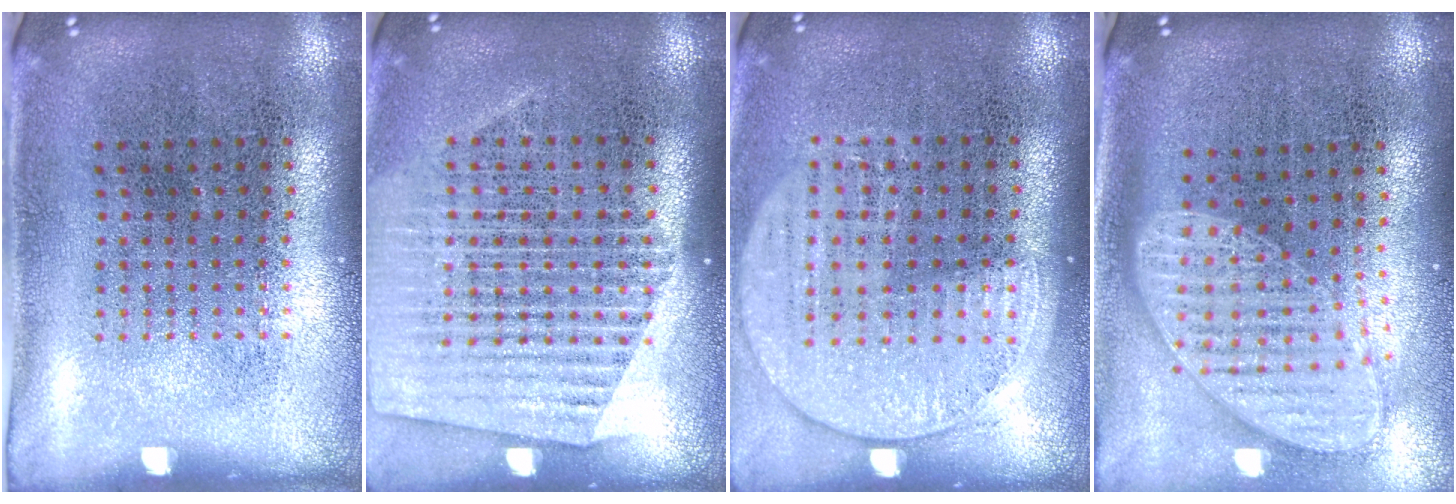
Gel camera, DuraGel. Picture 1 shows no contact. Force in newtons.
{"total": 1.6, "press": 1.6, "slide": 0.5}
{"total": 1.5, "press": 1.4, "slide": 0.5}
{"total": 1.8, "press": 1.5, "slide": 1.1}